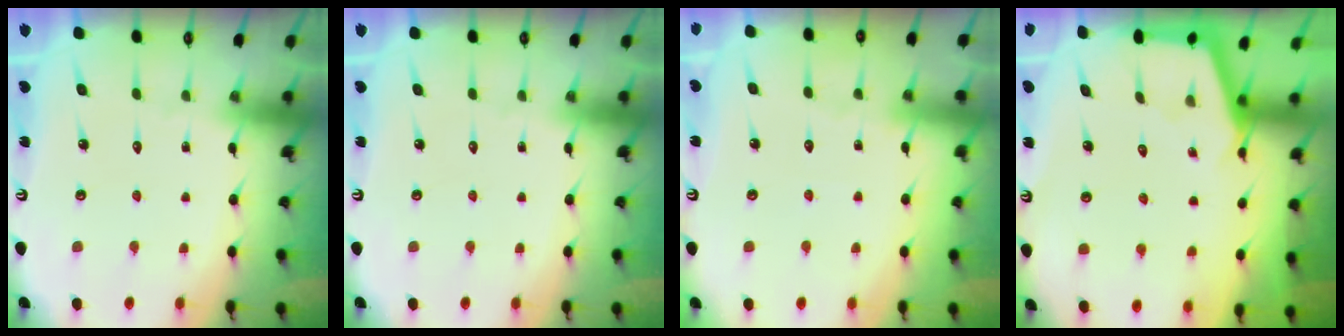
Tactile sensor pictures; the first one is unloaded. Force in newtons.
{"total": 0.0}
{"total": 3.8, "press": 3.8, "slide": 0.5}
{"total": 3.0, "press": 3.0, "slide": 0.3}